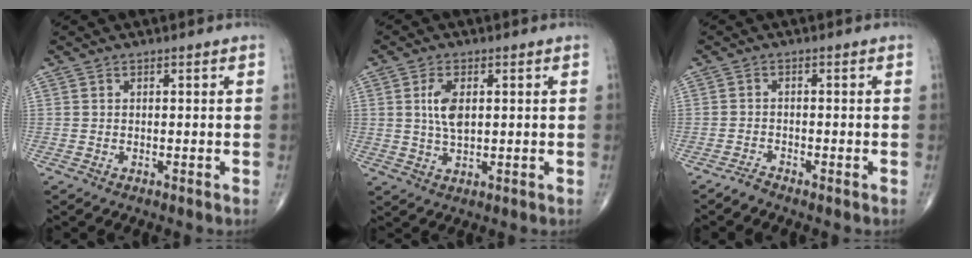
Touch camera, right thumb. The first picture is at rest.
{"total": 5.4, "force": [1.1, 2.7, 4.6], "torque": [-0.090, -0.004, 0.023]}
{"total": 1.5, "force": [-1.4, 0.0, 0.4], "torque": [-0.010, 0.000, -0.031]}